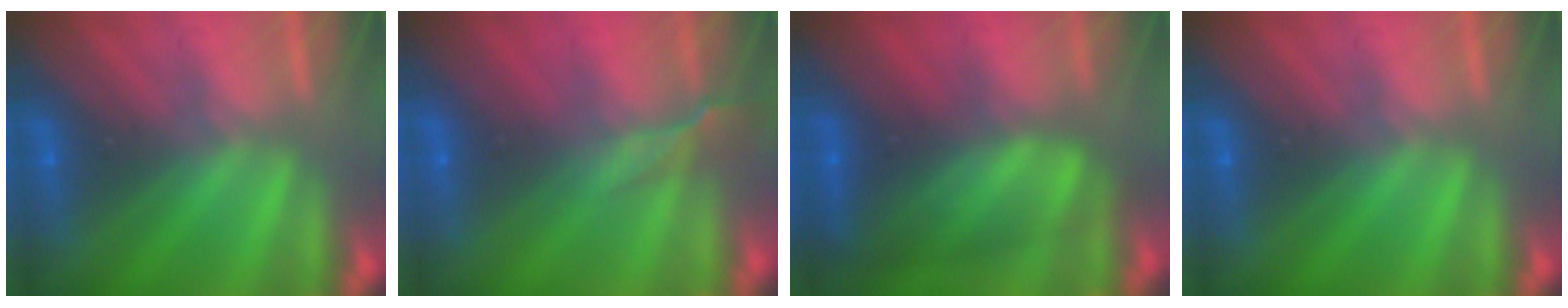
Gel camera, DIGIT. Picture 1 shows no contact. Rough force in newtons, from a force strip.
{"total": 2.5}
{"total": 6.7}
{"total": 0.0}